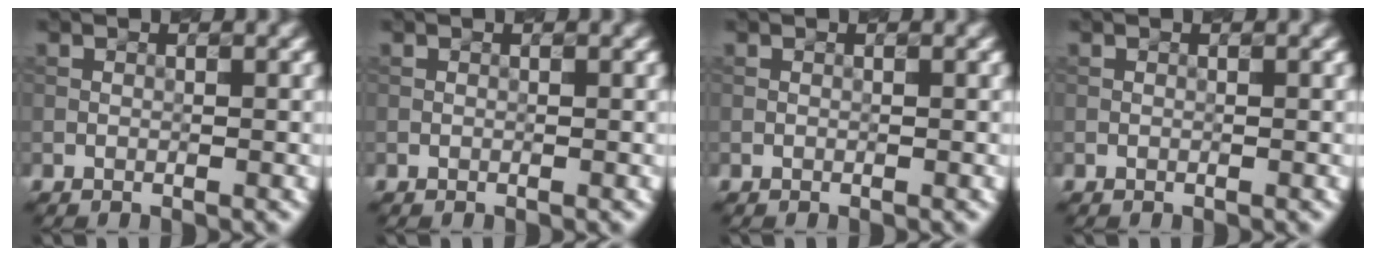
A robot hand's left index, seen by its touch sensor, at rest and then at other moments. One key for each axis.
{"total": 0.0}
{"total": 0.0}
{"total": 0.0}